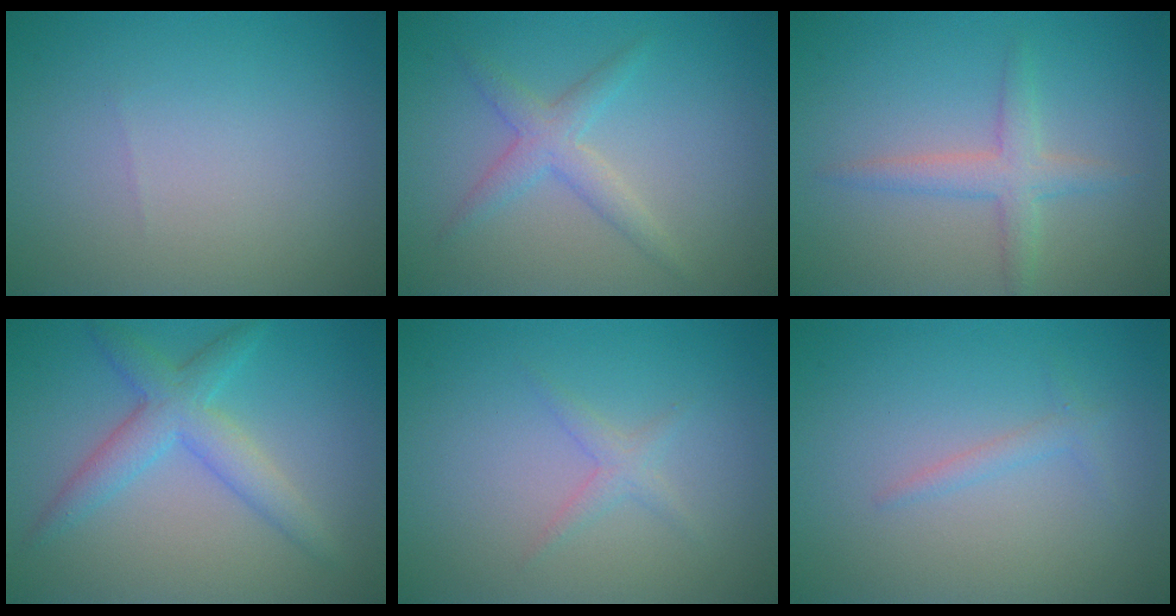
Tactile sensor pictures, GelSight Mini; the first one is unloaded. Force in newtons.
{"total": 2.5, "press": 2.5, "slide": 0.1}
{"total": 2.4, "press": 2.4, "slide": 0.1}
{"total": 4.0, "press": 4.0, "slide": 0.1}
{"total": 1.3, "press": 1.3, "slide": 0.1}
{"total": 1.0, "press": 1.0, "slide": 0.1}